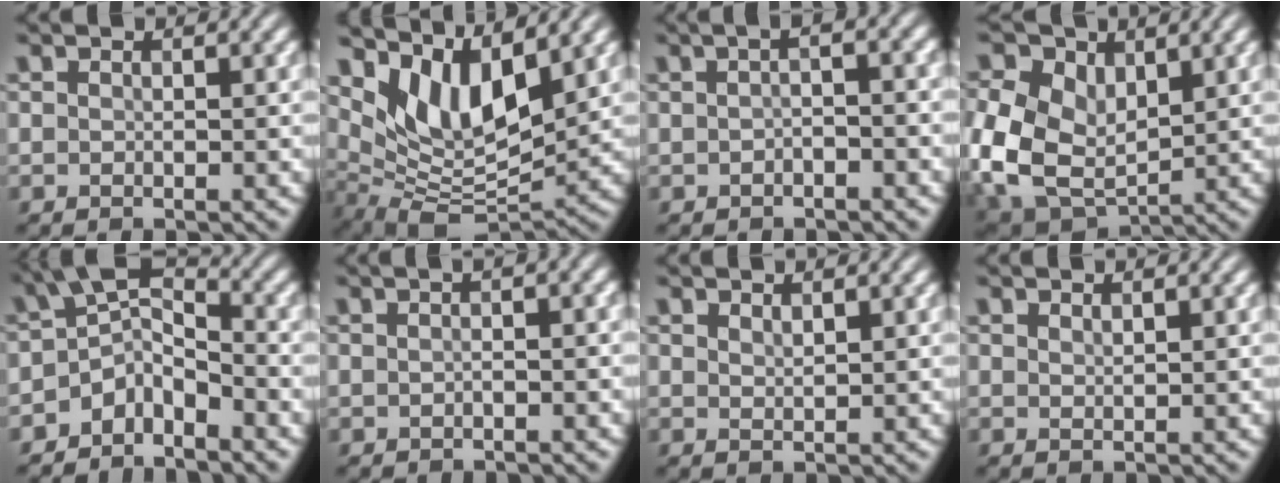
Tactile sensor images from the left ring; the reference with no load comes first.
{"total": 8.0, "force": [4.5, 3.4, 5.7], "torque": [-0.110, -0.016, 0.088]}
{"total": 2.1, "force": [-0.3, 0.7, 1.9], "torque": [-0.028, 0.001, -0.009]}
{"total": 10.8, "force": [0.8, 7.8, 7.5], "torque": [-0.192, -0.013, 0.020]}
{"total": 4.3, "force": [-2.5, 2.1, 2.7], "torque": [-0.041, 0.005, -0.059]}
{"total": 2.7, "force": [0.5, 1.2, 2.3], "torque": [-0.023, 0.004, -0.014]}
{"total": 0.9, "force": [0.8, 0.3, 0.4], "torque": [-0.010, -0.002, 0.017]}
{"total": 0.6, "force": [0.6, 0.1, 0.2], "torque": [-0.005, -0.001, 0.013]}